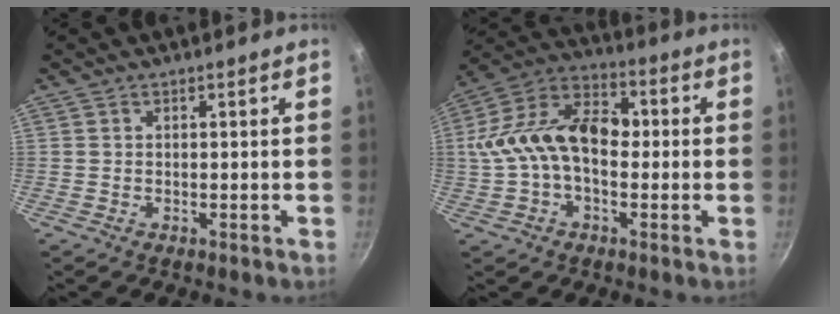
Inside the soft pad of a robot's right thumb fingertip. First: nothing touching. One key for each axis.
{"total": 15.9, "fx": -0.4, "fy": 10.5, "fz": 11.9, "tx": -0.182, "ty": 0.046, "tz": -0.030}